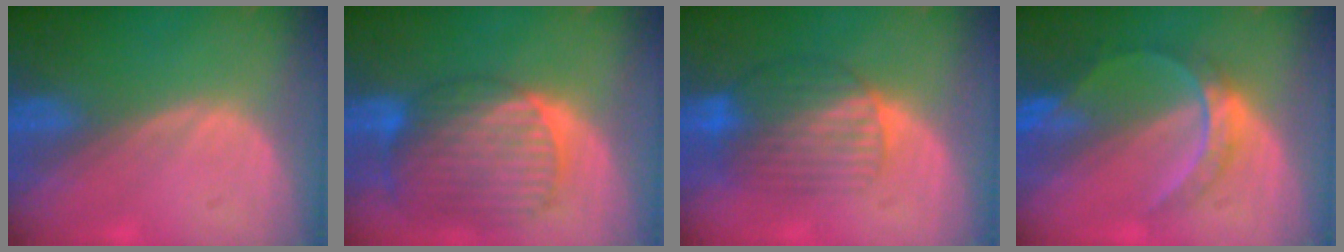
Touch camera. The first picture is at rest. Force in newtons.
{"total": 10.7, "press": 9.2, "slide": 5.5}
{"total": 7.5, "press": 7.2, "slide": 2.1}
{"total": 6.3, "press": 5.5, "slide": 3.1}